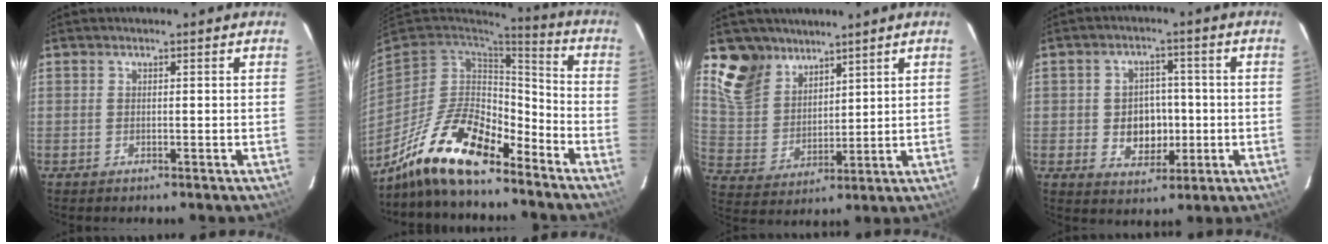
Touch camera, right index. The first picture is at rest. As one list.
[{"total": 16.7, "force": [-12.2, 5.5, 10.1], "torque": [-0.214, -0.008, -0.229]}, {"total": 11.1, "force": [8.0, 7.2, 2.6], "torque": [-0.065, 0.022, 0.168]}, {"total": 7.3, "force": [-1.1, 6.1, 3.9], "torque": [-0.082, 0.012, -0.005]}]